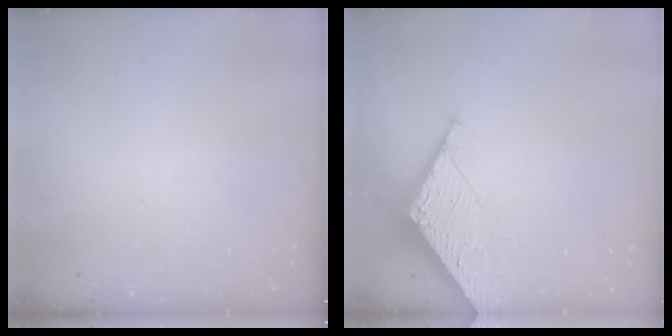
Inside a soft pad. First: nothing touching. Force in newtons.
{"total": 4.3, "press": 4.2, "slide": 0.5}